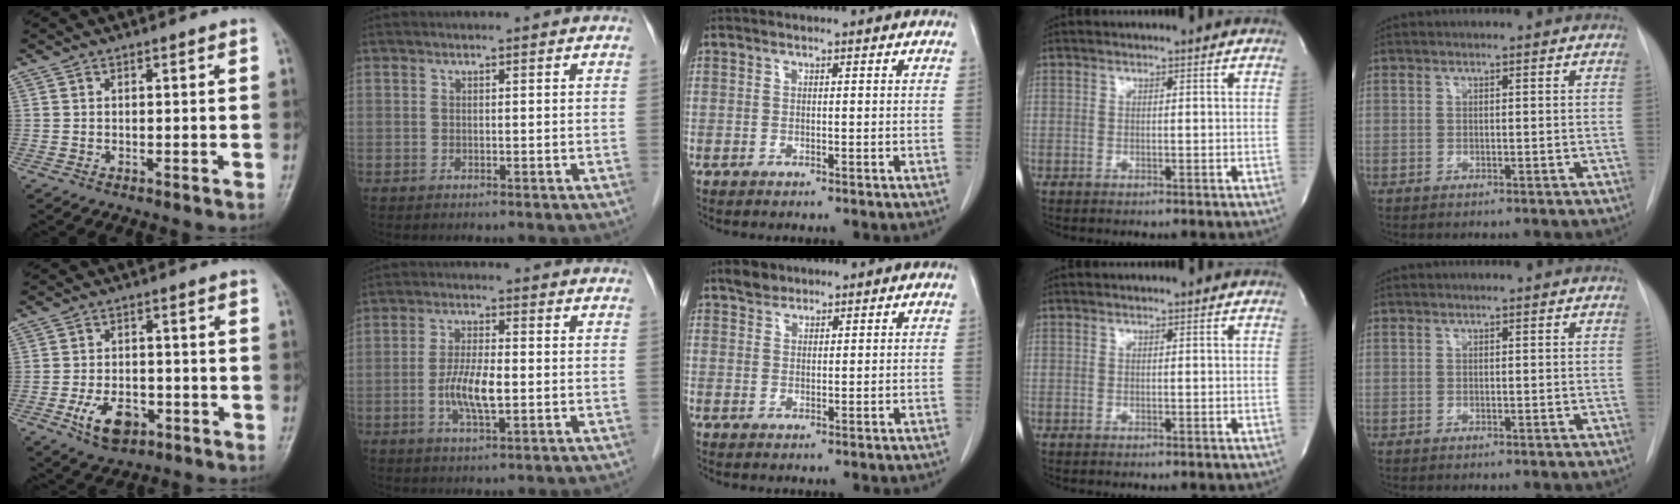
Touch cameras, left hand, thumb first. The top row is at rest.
{"thumb": {"total": 8.0, "force": [-3.5, 4.8, 5.4], "torque": [-0.082, 0.017, -0.055]}, "index": {"total": 6.1, "force": [-1.4, 1.4, 5.8], "torque": [-0.120, -0.007, -0.026]}, "middle": {"total": 2.2, "force": [1.8, 1.2, 0.3], "torque": [-0.009, 0.005, 0.031]}}